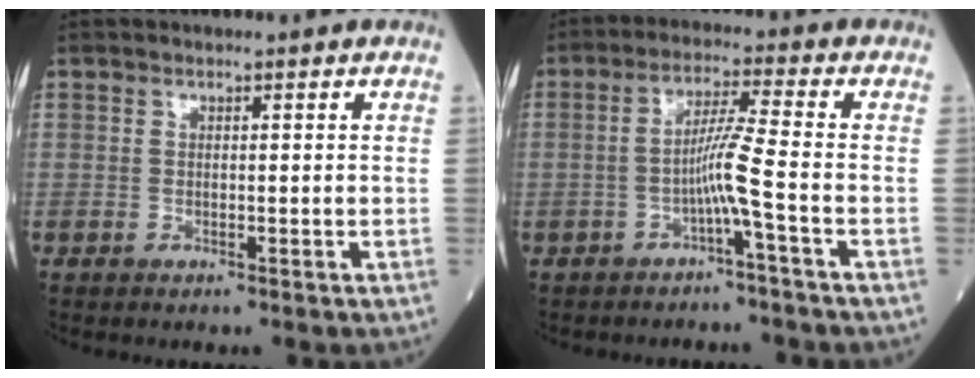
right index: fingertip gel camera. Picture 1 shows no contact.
{"total": 5.0, "force": [-2.1, -1.3, 4.4], "torque": [-0.085, 0.010, -0.039]}